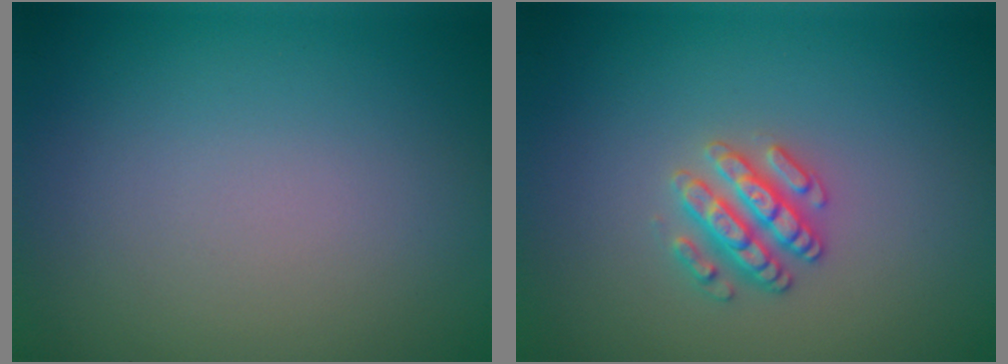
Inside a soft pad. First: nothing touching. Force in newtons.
{"total": 2.5, "press": 2.5, "slide": 0.4}